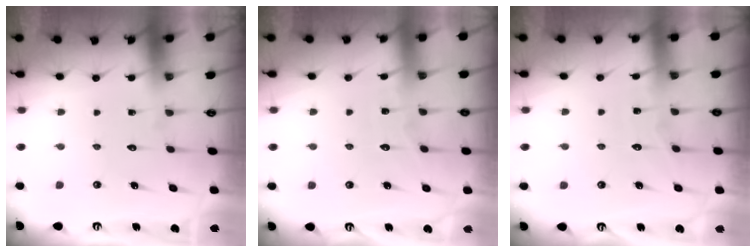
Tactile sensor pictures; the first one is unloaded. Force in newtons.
{"total": 3.9, "press": 3.9, "slide": 0.5}
{"total": 3.3, "press": 3.2, "slide": 0.4}